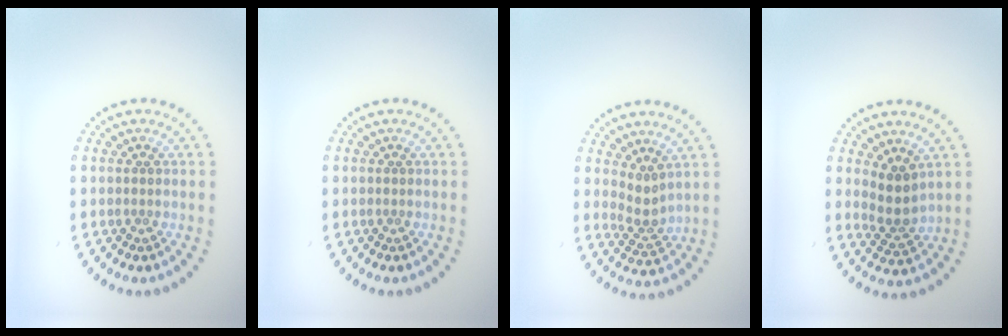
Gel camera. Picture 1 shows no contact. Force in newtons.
{"total": 0.0}
{"total": 2.1, "press": 1.4, "slide": 1.6}
{"total": 2.6, "press": 2.1, "slide": 1.6}